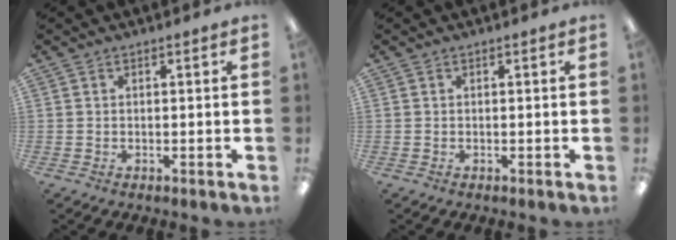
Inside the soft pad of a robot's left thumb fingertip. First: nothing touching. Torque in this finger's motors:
{"motor_torque": [-0.03, 0.00, 0.00, 0.08, 0.00]}